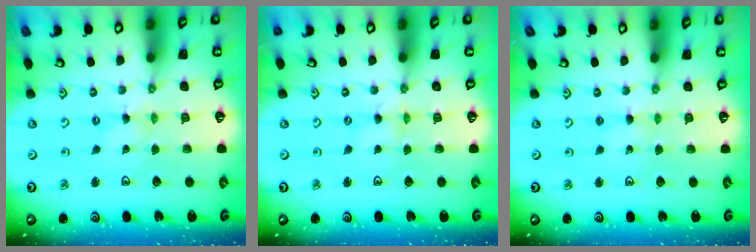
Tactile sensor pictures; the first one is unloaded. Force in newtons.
{"total": 0.0}
{"total": 3.0, "press": 3.0, "slide": 0.4}